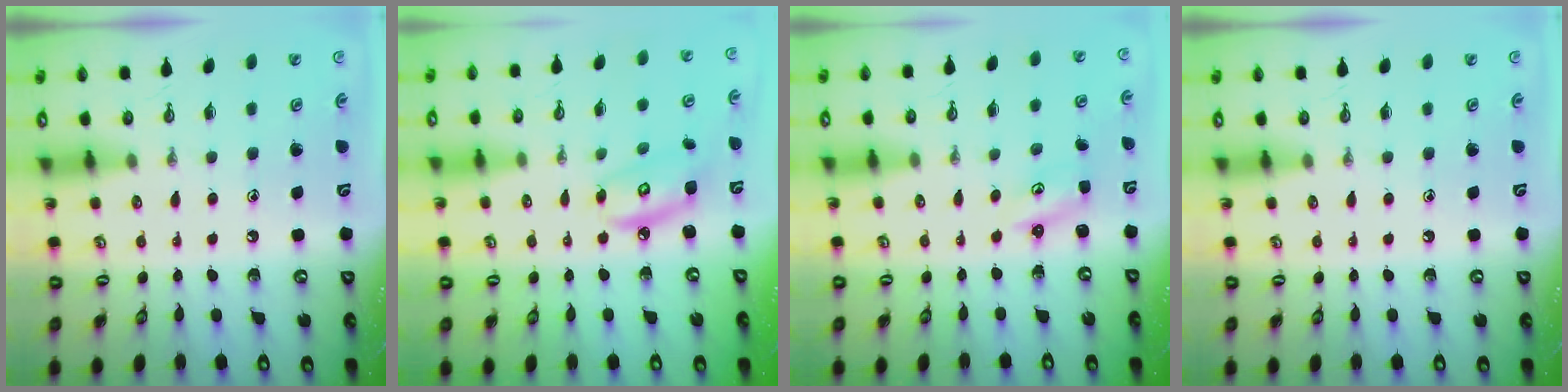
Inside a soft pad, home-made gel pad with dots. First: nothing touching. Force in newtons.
{"total": 7.3, "press": 7.3, "slide": 0.5}
{"total": 1.9, "press": 1.9, "slide": 0.3}
{"total": 0.0}